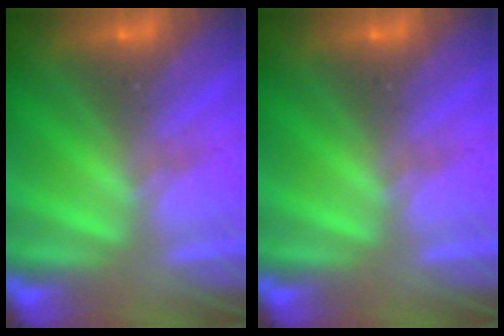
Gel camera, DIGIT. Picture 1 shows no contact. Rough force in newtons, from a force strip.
{"total": 0.0}